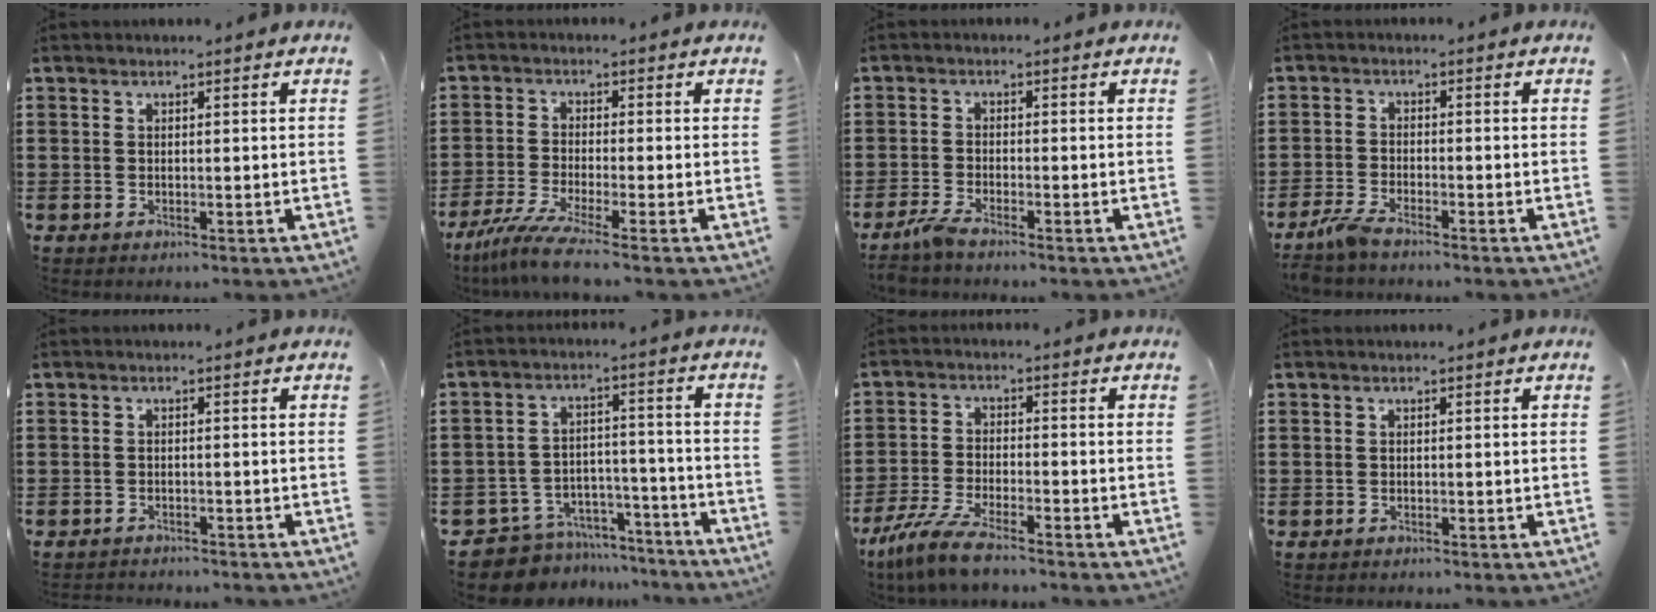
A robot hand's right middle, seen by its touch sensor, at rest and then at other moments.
{"total": 5.6, "force": [-4.0, -0.3, 3.9], "torque": [-0.099, -0.028, -0.081]}
{"total": 2.5, "force": [-1.9, 0.1, 1.6], "torque": [-0.043, -0.003, -0.040]}
{"total": 3.2, "force": [-2.7, 0.4, 1.7], "torque": [-0.052, -0.005, -0.059]}
{"total": 1.1, "force": [-1.1, 0.1, -0.1], "torque": [-0.002, 0.002, -0.025]}
{"total": 7.7, "force": [-7.3, 2.2, 0.7], "torque": [-0.017, 0.023, -0.145]}
{"total": 6.3, "force": [-5.2, 0.6, 3.5], "torque": [-0.091, -0.016, -0.102]}
{"total": 0.0}